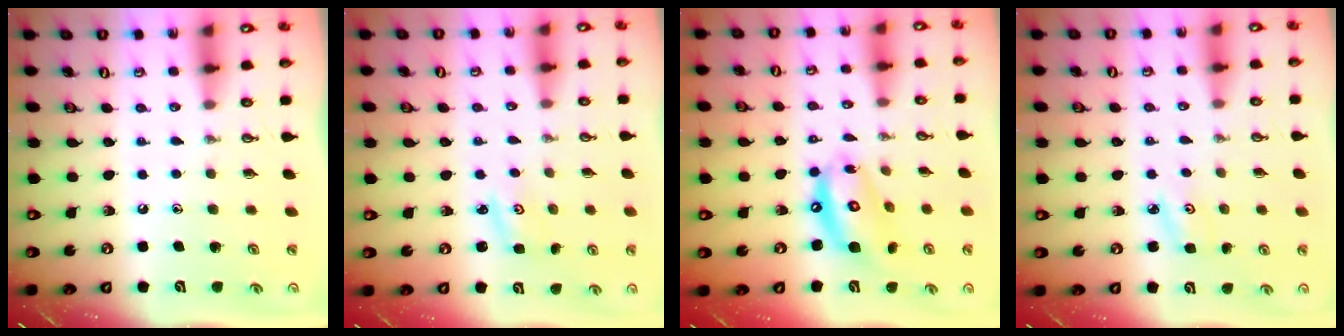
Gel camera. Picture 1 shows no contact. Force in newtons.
{"total": 2.1, "press": 2.1, "slide": 0.3}
{"total": 12.5, "press": 12.5, "slide": 1.3}
{"total": 3.9, "press": 3.8, "slide": 0.5}